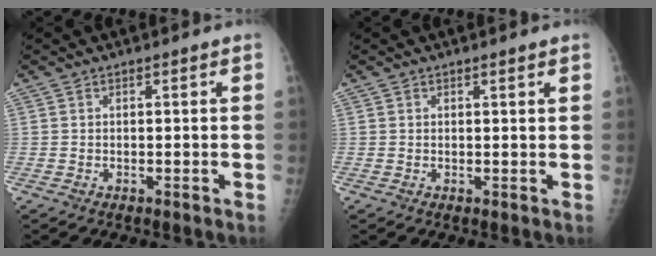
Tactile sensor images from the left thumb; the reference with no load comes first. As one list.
[{"total": 0.8, "force": [0.7, 0.1, 0.5], "torque": [0.001, -0.001, 0.008]}]